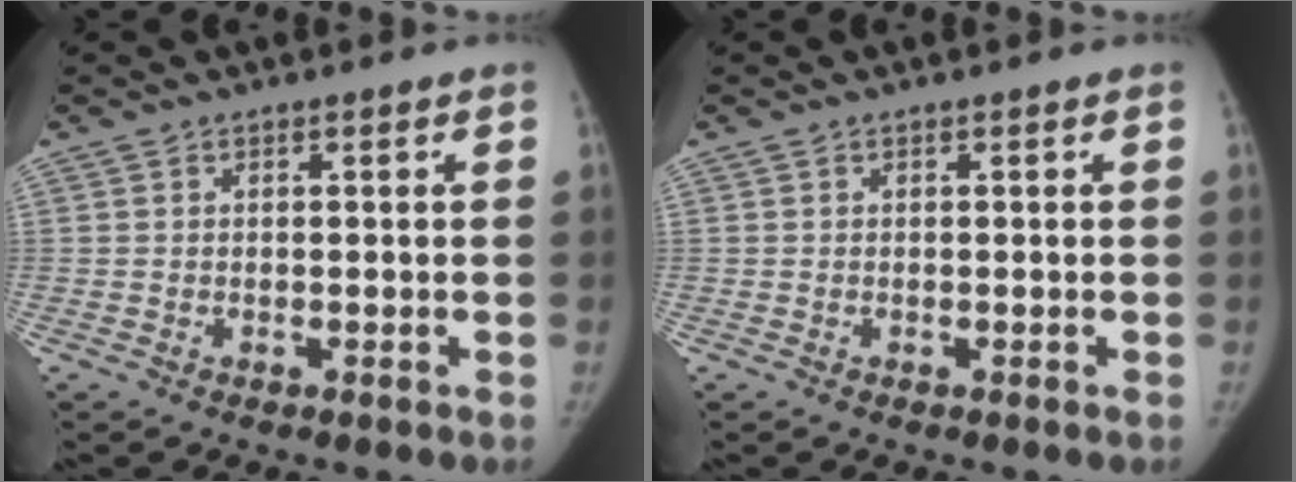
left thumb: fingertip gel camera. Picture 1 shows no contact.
{"total": 0.0}